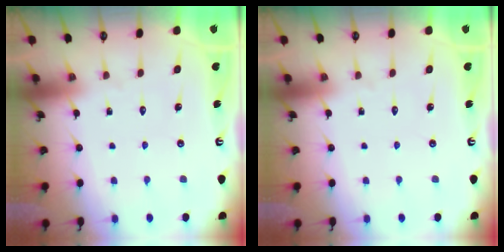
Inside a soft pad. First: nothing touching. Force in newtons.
{"total": 0.0}